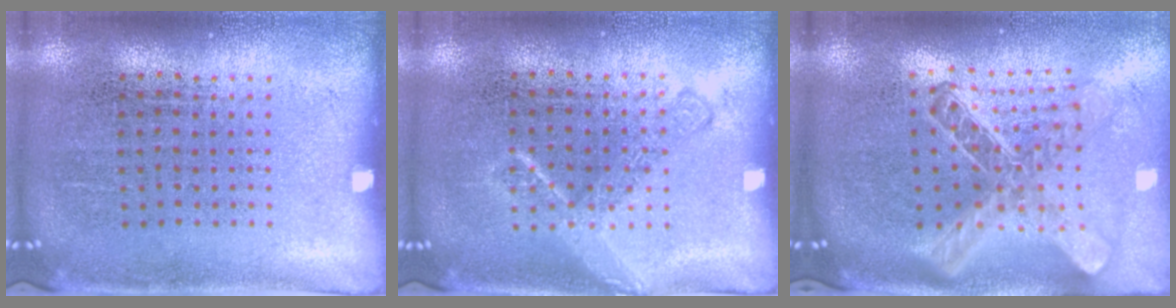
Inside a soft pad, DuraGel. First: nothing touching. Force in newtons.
{"total": 1.5, "press": 1.5, "slide": 0.2}
{"total": 2.7, "press": 2.0, "slide": 1.8}